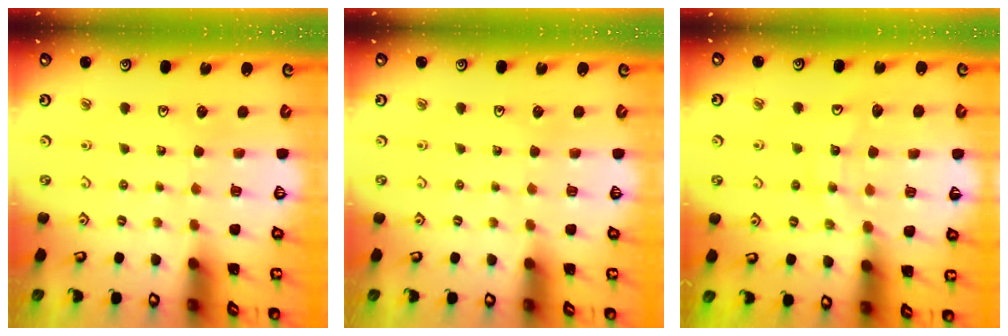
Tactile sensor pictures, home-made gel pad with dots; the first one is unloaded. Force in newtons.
{"total": 0.0}
{"total": 12.2, "press": 12.2, "slide": 1.4}